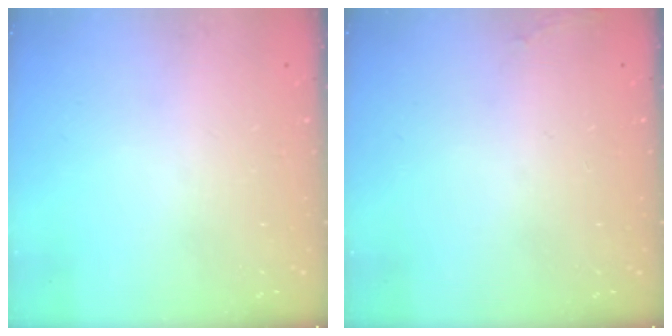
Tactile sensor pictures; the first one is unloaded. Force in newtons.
{"total": 7.0, "press": 4.6, "slide": 5.3}